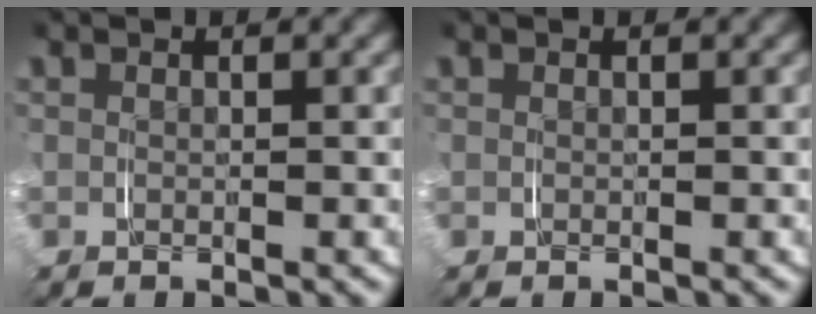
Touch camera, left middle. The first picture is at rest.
{"total": 0.0}